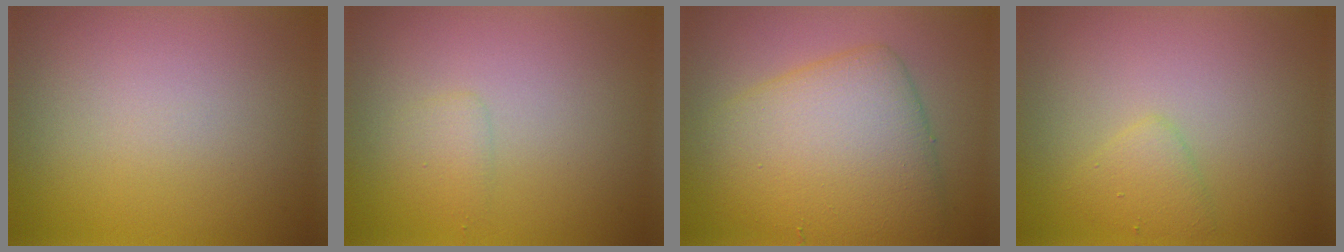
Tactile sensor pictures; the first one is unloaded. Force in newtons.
{"total": 1.1, "press": 1.1, "slide": 0.1}
{"total": 8.2, "press": 8.2, "slide": 0.0}
{"total": 1.7, "press": 1.6, "slide": 0.1}